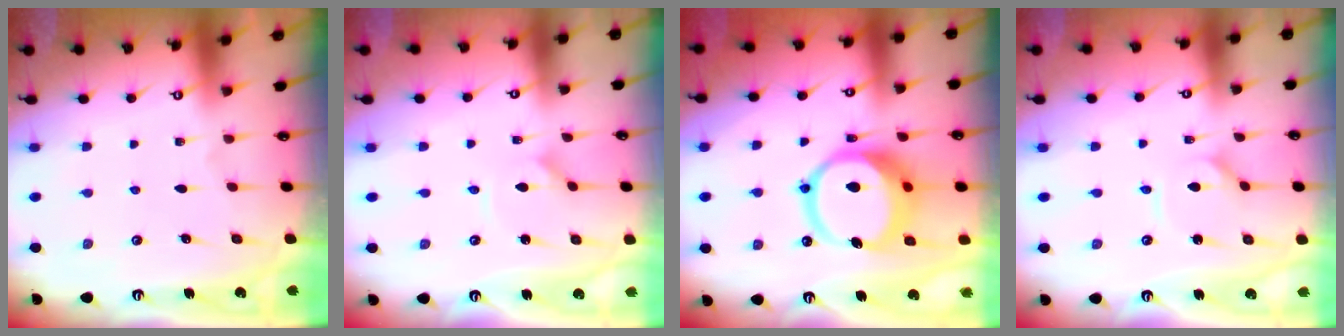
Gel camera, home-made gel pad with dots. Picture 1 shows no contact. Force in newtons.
{"total": 1.2, "press": 1.1, "slide": 0.2}
{"total": 14.9, "press": 14.8, "slide": 2.0}
{"total": 1.5, "press": 1.4, "slide": 0.3}